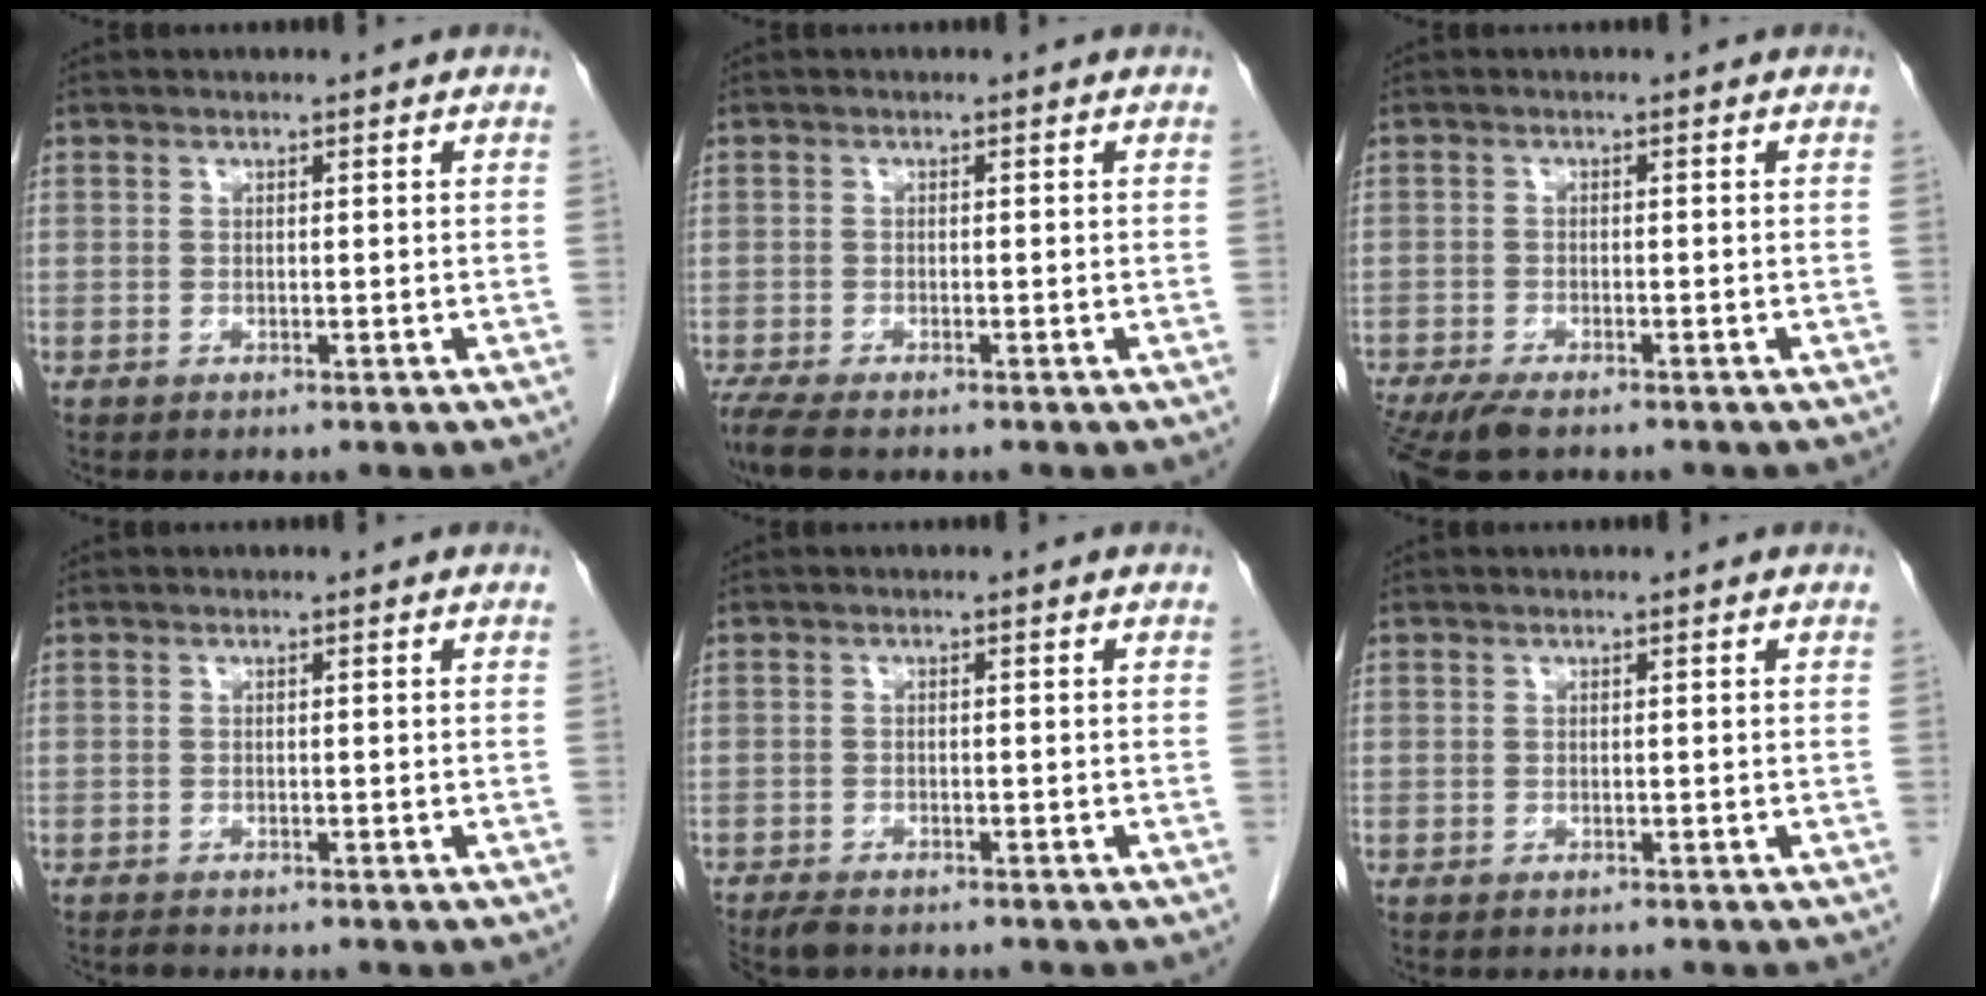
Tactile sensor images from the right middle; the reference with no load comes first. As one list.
[{"total": 4.7, "force": [-3.8, 1.0, 2.7], "torque": [-0.055, -0.015, -0.063]}, {"total": 7.7, "force": [-6.1, 1.9, 4.3], "torque": [-0.074, -0.016, -0.101]}, {"total": 0.7, "force": [-0.7, 0.0, 0.1], "torque": [-0.007, -0.003, -0.015]}, {"total": 3.9, "force": [-3.3, 1.3, 1.5], "torque": [-0.024, -0.008, -0.053]}, {"total": 0.0}]